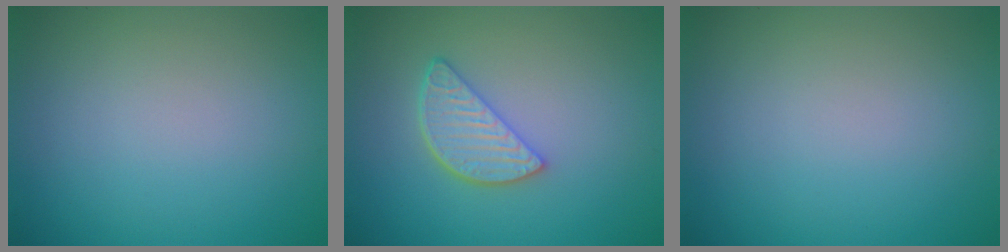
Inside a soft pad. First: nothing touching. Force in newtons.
{"total": 3.5, "press": 2.9, "slide": 2.0}
{"total": 0.0}